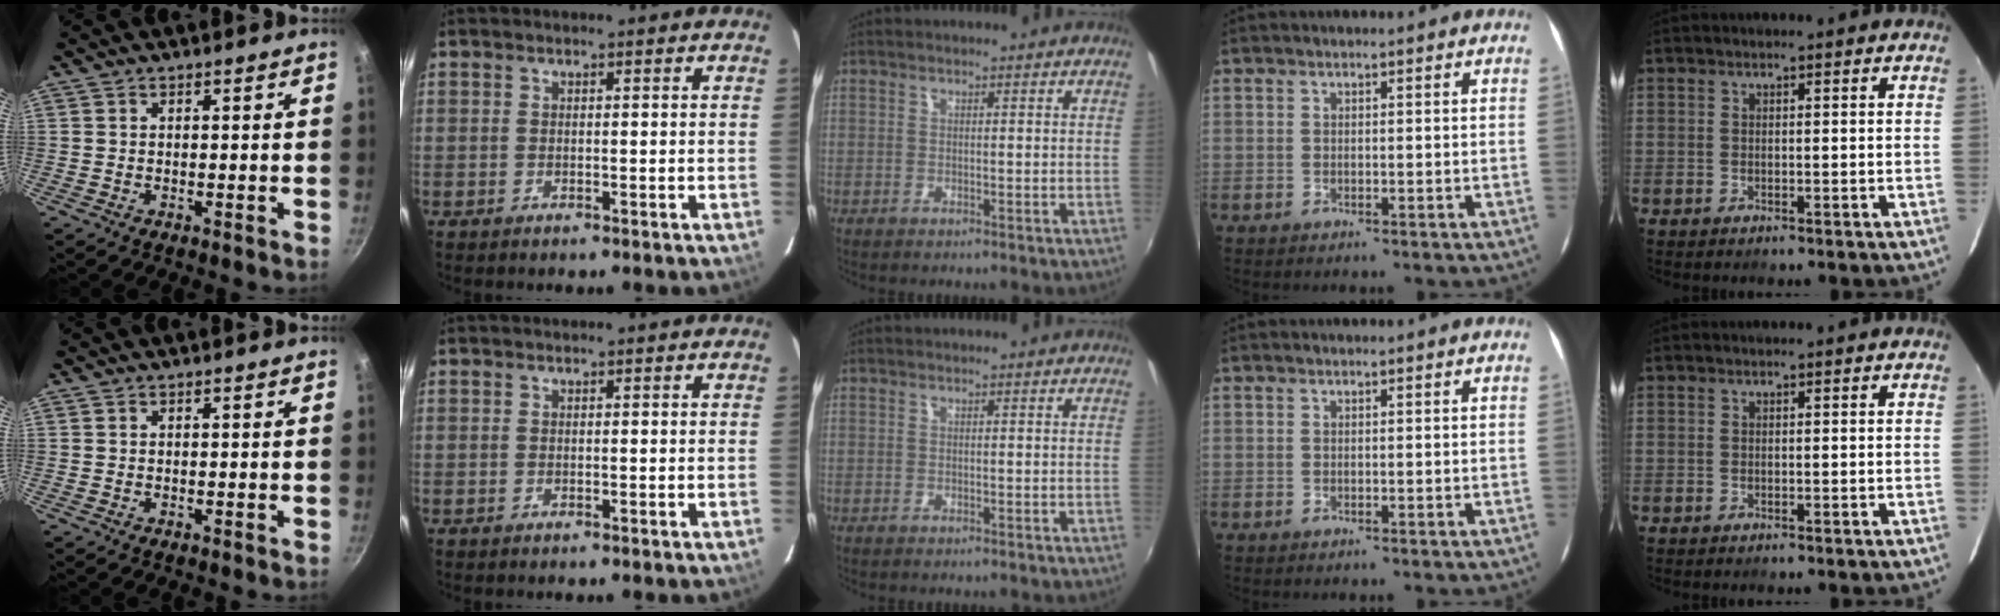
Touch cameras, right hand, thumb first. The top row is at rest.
{}